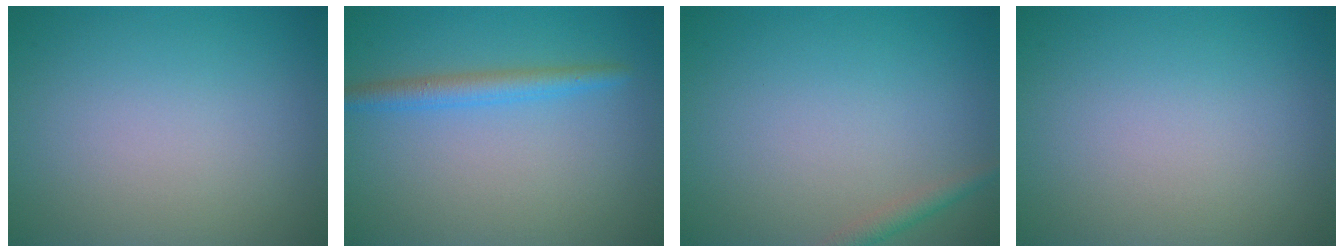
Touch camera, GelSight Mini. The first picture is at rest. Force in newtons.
{"total": 2.4, "press": 2.4, "slide": 0.2}
{"total": 1.4, "press": 1.4, "slide": 0.1}
{"total": 0.0}